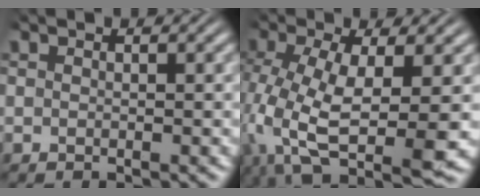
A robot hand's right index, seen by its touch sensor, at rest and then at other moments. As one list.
[{"total": 9.8, "force": [-3.5, 5.6, 7.3], "torque": [-0.179, -0.068, -0.025]}]